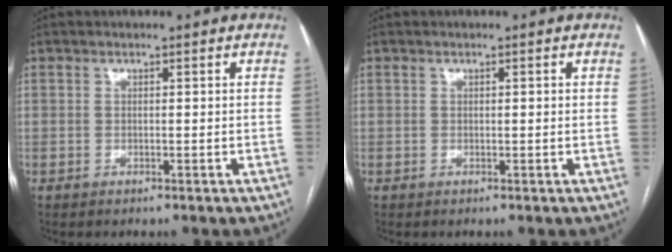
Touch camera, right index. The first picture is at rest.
{"total": 0.5, "force": [0.1, 0.1, 0.5], "torque": [-0.008, 0.002, 0.001]}